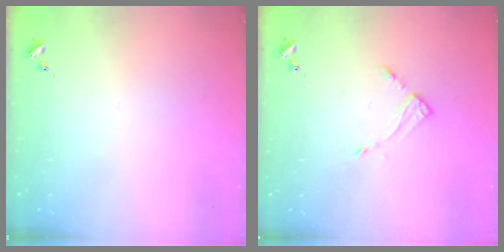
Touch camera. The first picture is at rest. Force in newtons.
{"total": 4.6, "press": 4.6, "slide": 0.4}